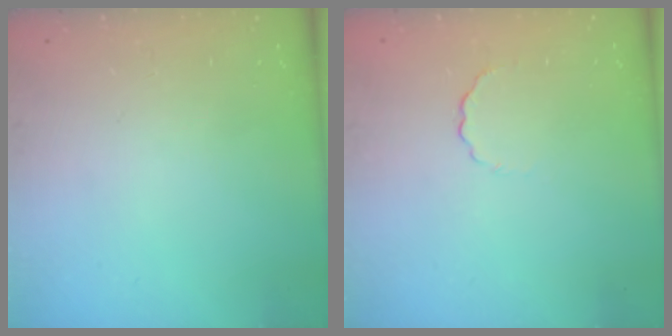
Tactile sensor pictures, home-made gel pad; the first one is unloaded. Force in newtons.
{"total": 2.4, "press": 2.2, "slide": 0.9}